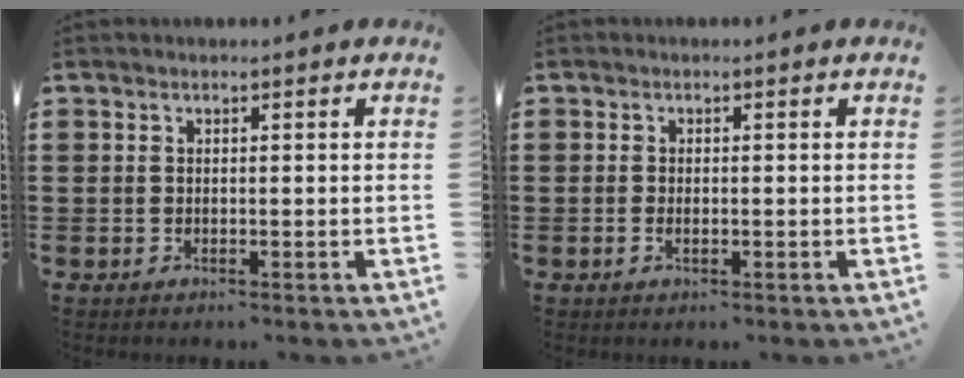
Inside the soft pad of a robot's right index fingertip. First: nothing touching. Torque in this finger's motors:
{"motor_torque": [0.03, 1.88, -0.07, -0.01]}